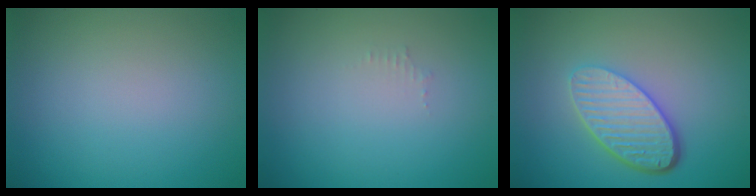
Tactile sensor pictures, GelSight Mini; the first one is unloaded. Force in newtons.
{"total": 0.6, "press": 0.6, "slide": 0.1}
{"total": 5.3, "press": 3.8, "slide": 3.7}